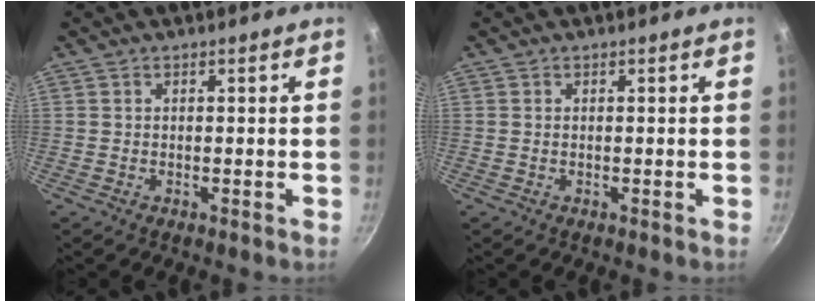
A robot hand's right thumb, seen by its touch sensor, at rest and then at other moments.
{"total": 0.0}